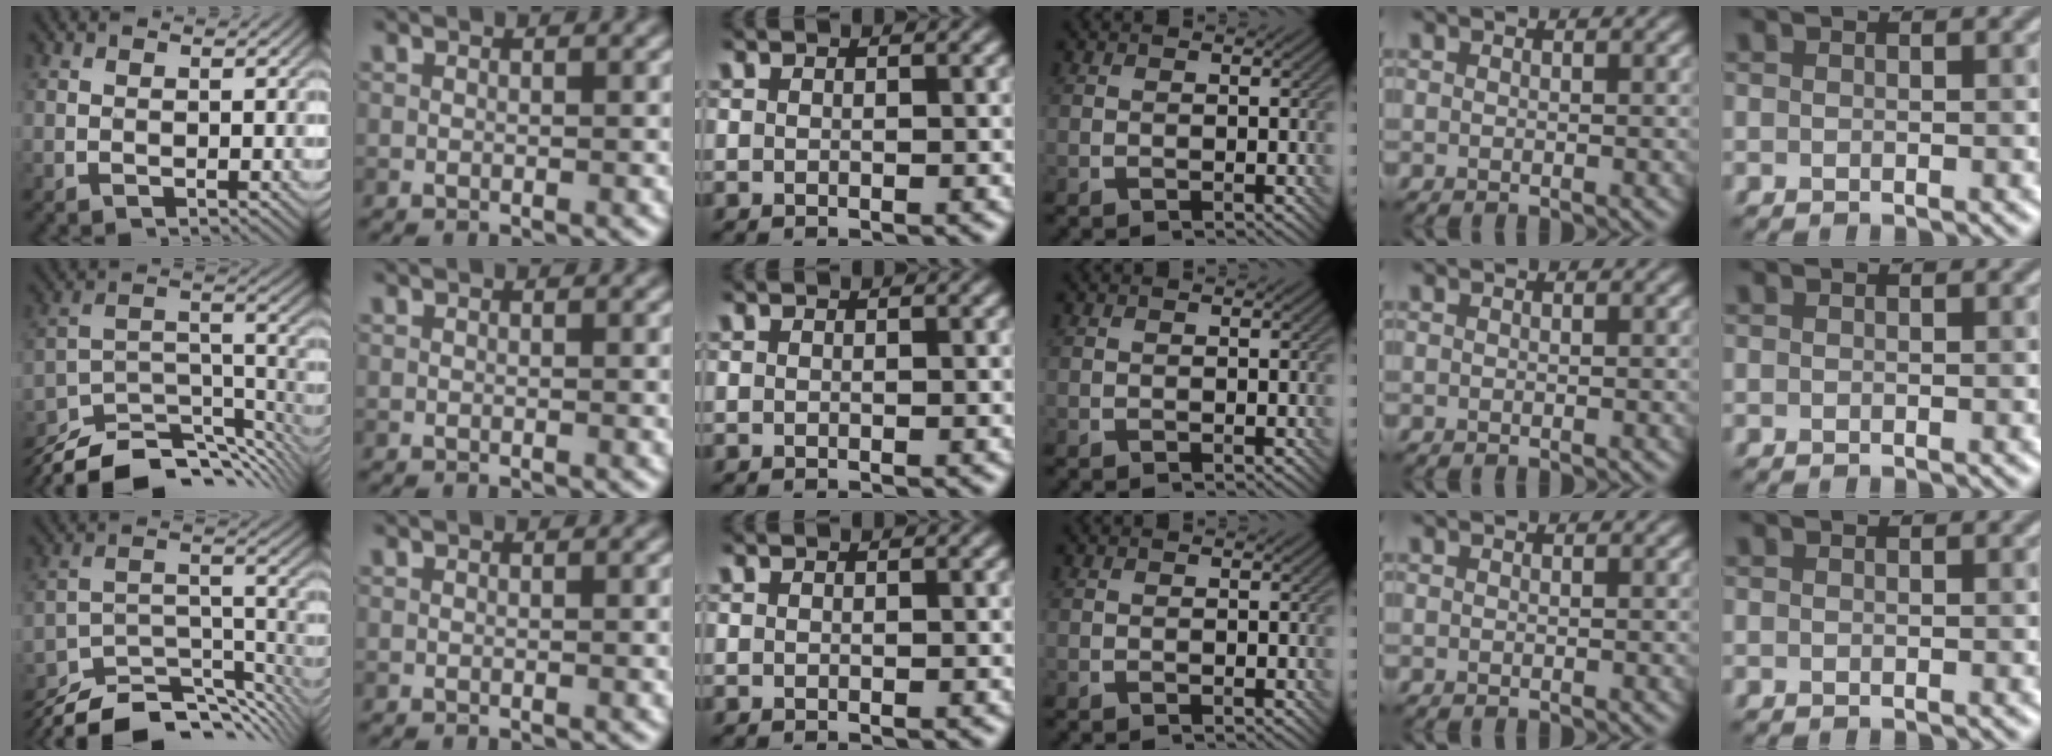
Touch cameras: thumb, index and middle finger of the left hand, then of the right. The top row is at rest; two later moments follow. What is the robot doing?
{"motion": "insert", "object": "bottle cap"}